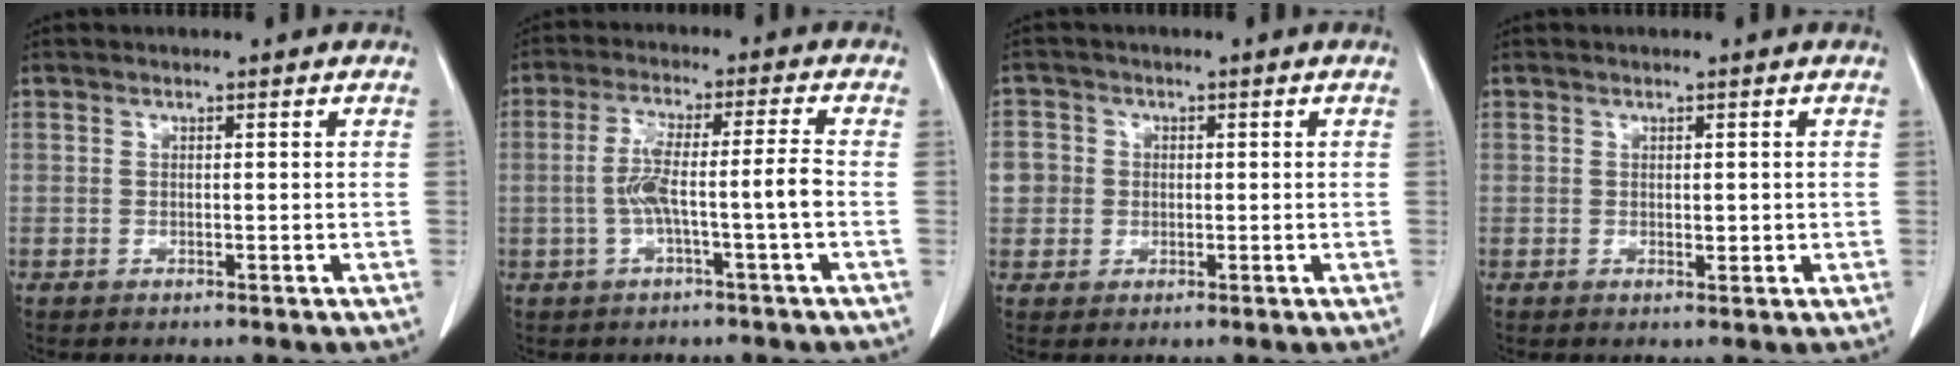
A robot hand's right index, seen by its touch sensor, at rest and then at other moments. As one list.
[{"total": 7.0, "force": [-1.6, -0.3, 6.8], "torque": [-0.134, 0.018, -0.025]}, {"total": 4.1, "force": [0.2, 4.0, 0.9], "torque": [-0.010, 0.011, 0.002]}, {"total": 1.2, "force": [0.1, 0.7, 1.0], "torque": [-0.012, -0.002, 0.003]}]